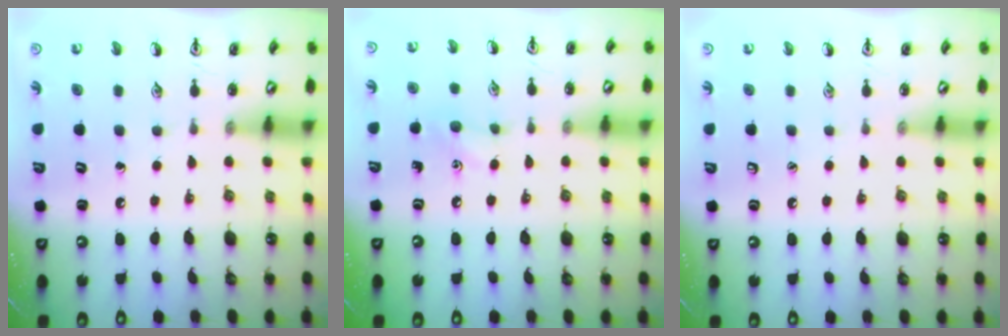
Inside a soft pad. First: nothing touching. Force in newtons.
{"total": 5.7, "press": 5.4, "slide": 1.9}
{"total": 0.0}